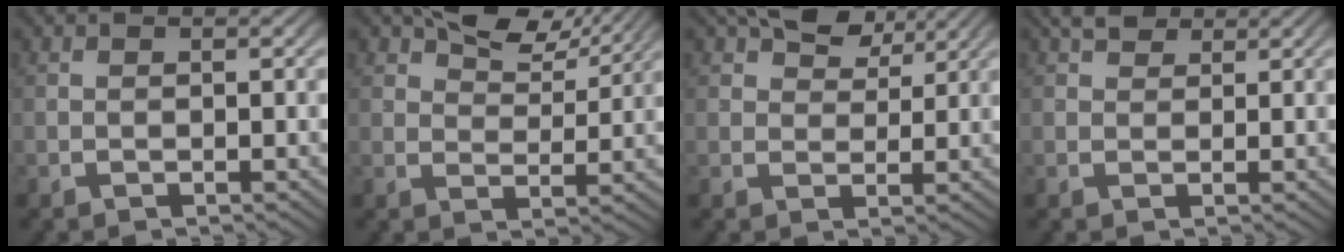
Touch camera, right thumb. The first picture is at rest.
{"total": 6.1, "force": [4.9, 2.2, 2.8], "torque": [-0.039, 0.011, 0.079]}
{"total": 6.0, "force": [4.5, 2.8, 2.9], "torque": [-0.041, 0.011, 0.071]}
{"total": 3.2, "force": [2.6, 1.3, 1.3], "torque": [-0.012, 0.007, 0.043]}